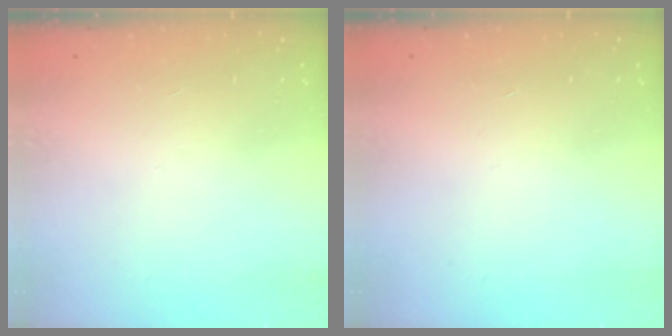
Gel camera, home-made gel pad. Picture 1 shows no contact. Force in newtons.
{"total": 0.0}